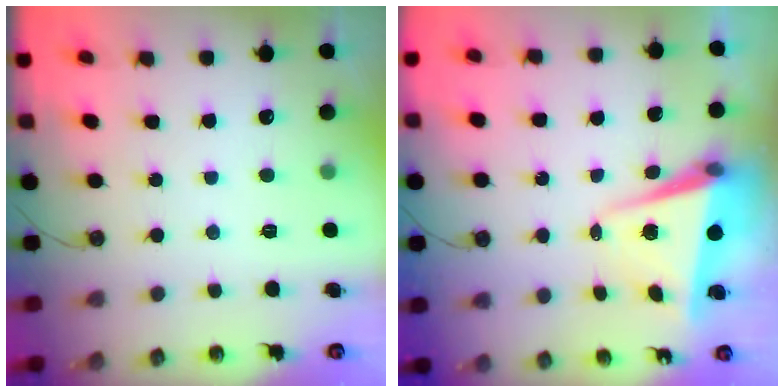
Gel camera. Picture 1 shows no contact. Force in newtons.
{"total": 5.8, "press": 5.7, "slide": 1.5}